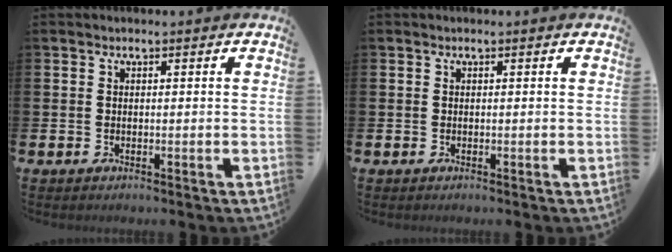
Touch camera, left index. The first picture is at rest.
{"total": 0.0}